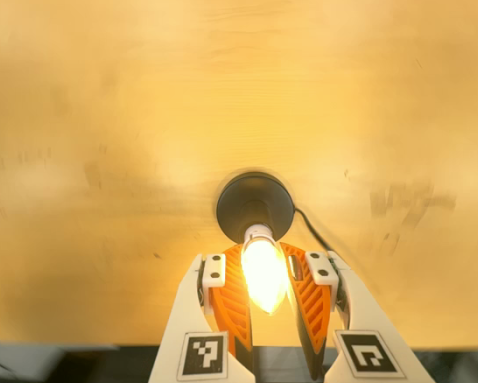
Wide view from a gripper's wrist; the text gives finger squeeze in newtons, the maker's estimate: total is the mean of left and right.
{"total": 17.3, "left": 16.6, "right": 17.9}